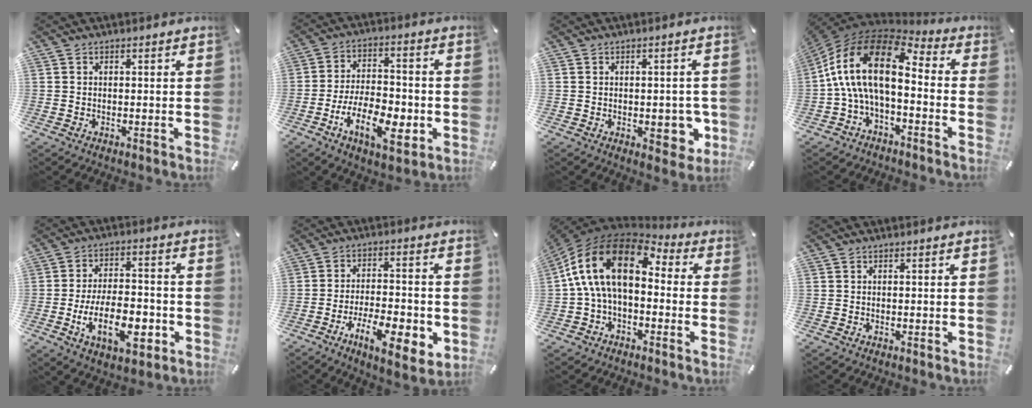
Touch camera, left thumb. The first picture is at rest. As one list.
[{"total": 15.5, "force": [-6.0, 7.7, 12.1], "torque": [-0.212, 0.013, -0.100]}, {"total": 7.3, "force": [-1.4, 3.7, 6.1], "torque": [-0.062, -0.003, -0.020]}, {"total": 16.8, "force": [0.6, 8.4, 14.5], "torque": [-0.312, -0.008, 0.005]}, {"total": 15.0, "force": [-5.2, 7.9, 11.7], "torque": [-0.208, 0.009, -0.088]}, {"total": 13.8, "force": [-5.8, 5.5, 11.3], "torque": [-0.165, 0.018, -0.088]}, {"total": 16.8, "force": [2.3, 10.0, 13.3], "torque": [-0.274, 0.008, 0.033]}, {"total": 0.0}]